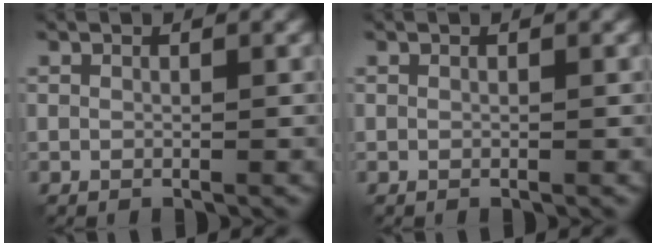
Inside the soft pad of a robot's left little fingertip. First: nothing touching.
{"total": 0.0}